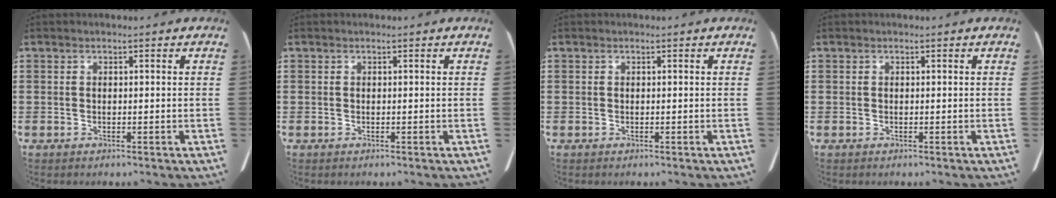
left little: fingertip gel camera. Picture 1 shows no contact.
{"total": 0.0}
{"total": 0.0}
{"total": 0.0}